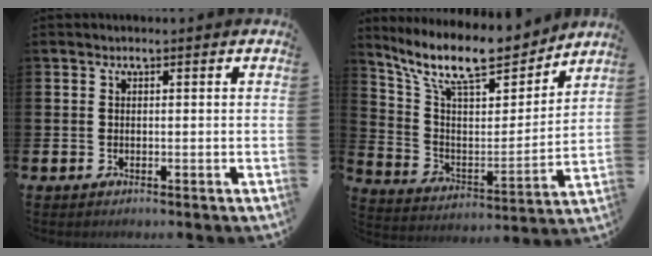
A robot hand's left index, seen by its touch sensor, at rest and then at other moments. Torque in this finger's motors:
{"motor_torque": [0.90, -0.88, 0.82, 0.21]}